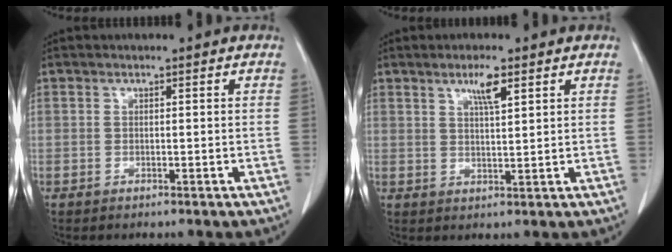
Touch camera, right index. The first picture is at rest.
{"total": 3.8, "force": [2.2, 0.4, 3.1], "torque": [-0.056, -0.001, 0.039]}